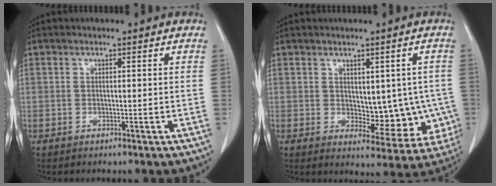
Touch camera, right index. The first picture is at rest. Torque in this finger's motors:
{"motor_torque": [0.10, 0.19, 0.09, 0.00]}